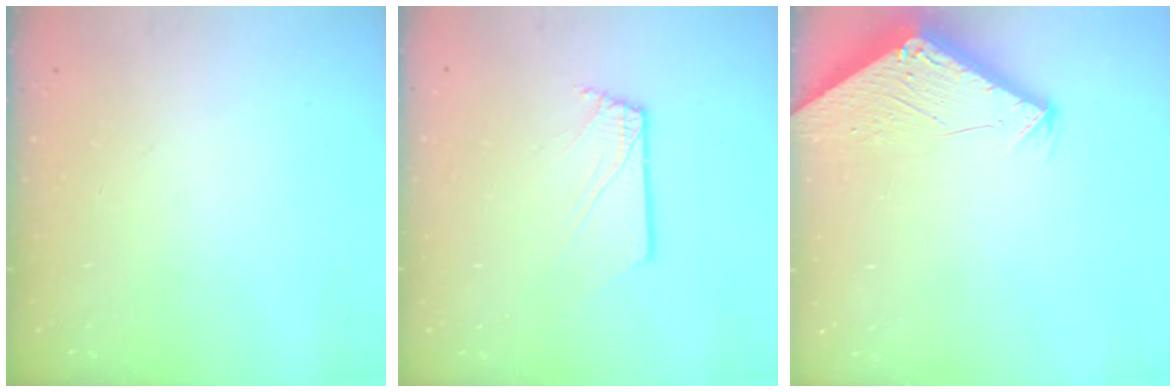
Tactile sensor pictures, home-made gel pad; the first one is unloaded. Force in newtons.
{"total": 2.6, "press": 2.6, "slide": 0.3}
{"total": 2.8, "press": 2.8, "slide": 0.1}